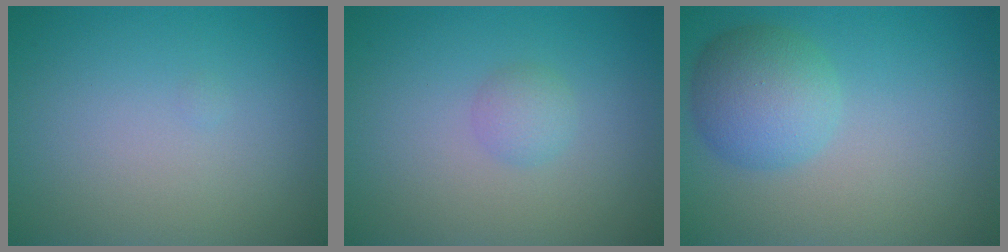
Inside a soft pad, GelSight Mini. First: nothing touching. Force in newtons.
{"total": 1.3, "press": 1.3, "slide": 0.1}
{"total": 4.4, "press": 4.4, "slide": 0.1}